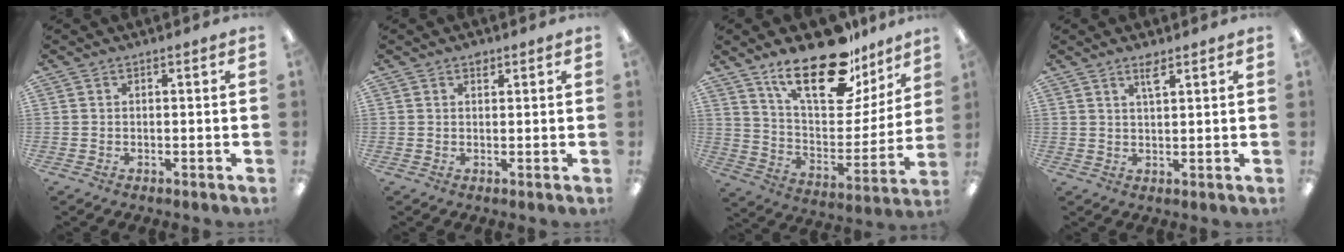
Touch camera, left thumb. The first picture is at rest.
{"total": 1.7, "force": [1.1, 1.0, 0.7], "torque": [0.000, -0.006, 0.018]}
{"total": 23.3, "force": [16.2, 9.5, 13.8], "torque": [-0.223, -0.099, 0.280]}
{"total": 3.5, "force": [2.4, 1.0, 2.3], "torque": [-0.044, 0.000, 0.041]}